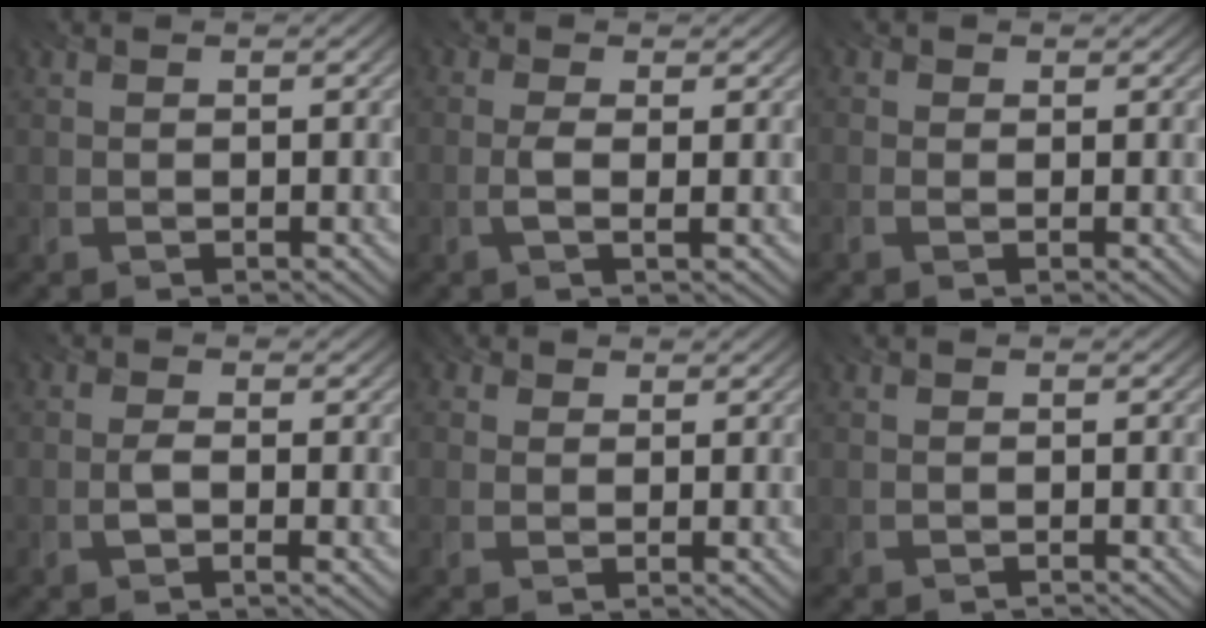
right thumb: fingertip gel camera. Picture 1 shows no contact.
{"total": 1.6, "force": [-0.1, 0.4, 1.5], "torque": [-0.039, 0.001, -0.006]}
{"total": 0.6, "force": [-0.1, 0.5, 0.4], "torque": [-0.013, -0.001, -0.006]}
{"total": 1.6, "force": [-0.5, 0.7, 1.3], "torque": [-0.029, 0.000, -0.013]}
{"total": 1.7, "force": [0.9, 1.5, 0.3], "torque": [-0.007, -0.001, 0.008]}
{"total": 0.8, "force": [-0.7, 0.0, -0.3], "torque": [0.006, -0.008, -0.016]}